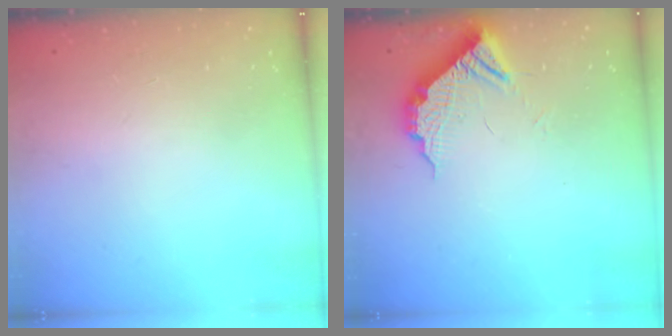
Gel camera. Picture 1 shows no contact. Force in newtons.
{"total": 9.5, "press": 9.5, "slide": 0.5}